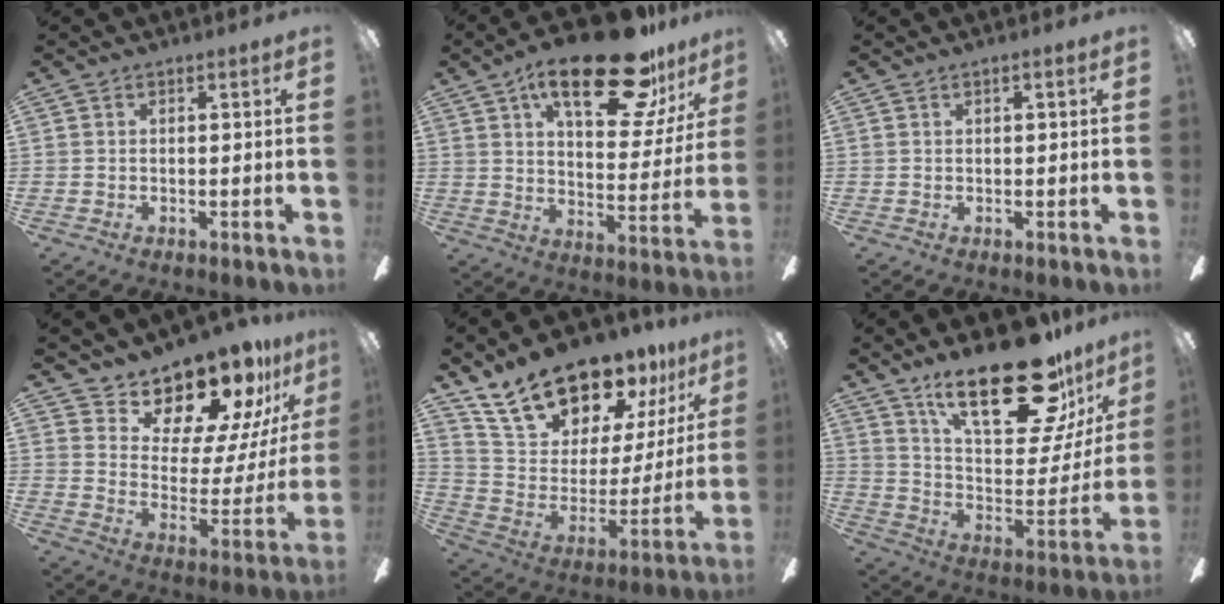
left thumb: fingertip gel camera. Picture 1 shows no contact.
{"total": 24.4, "force": [15.5, 9.0, 16.5], "torque": [-0.248, -0.078, 0.251]}
{"total": 0.8, "force": [0.3, 0.1, 0.8], "torque": [-0.015, 0.001, 0.004]}
{"total": 17.2, "force": [15.3, 6.1, 5.0], "torque": [-0.085, -0.137, 0.264]}
{"total": 20.5, "force": [17.7, 8.4, 6.3], "torque": [-0.129, -0.128, 0.328]}
{"total": 28.9, "force": [19.4, 10.4, 18.8], "torque": [-0.285, -0.116, 0.324]}